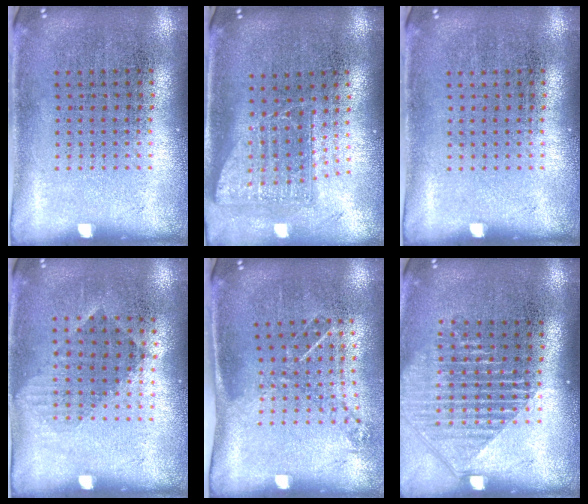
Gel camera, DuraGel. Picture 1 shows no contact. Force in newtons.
{"total": 1.6, "press": 1.3, "slide": 1.0}
{"total": 0.0}
{"total": 0.9, "press": 0.7, "slide": 0.6}
{"total": 1.1, "press": 0.9, "slide": 0.6}
{"total": 1.6, "press": 1.4, "slide": 0.7}